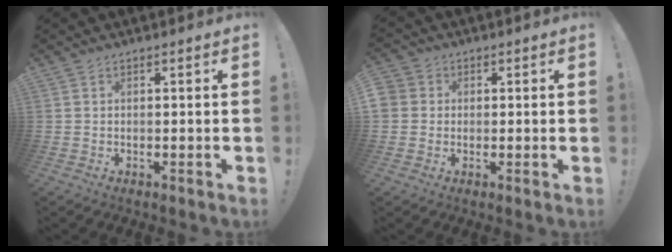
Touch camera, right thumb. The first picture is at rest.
{"total": 3.7, "force": [0.0, 3.5, 1.1], "torque": [-0.025, 0.003, -0.001]}